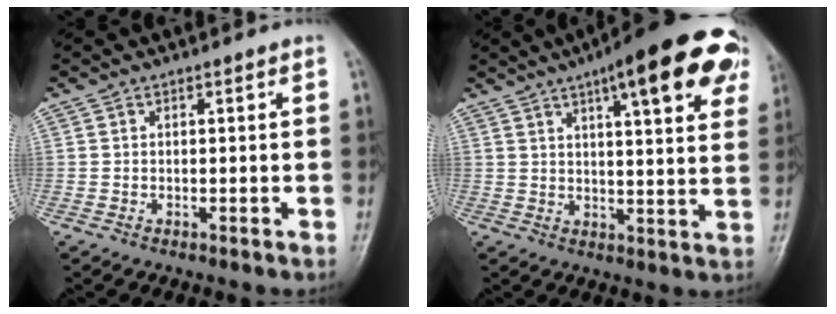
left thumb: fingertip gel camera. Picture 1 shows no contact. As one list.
[{"total": 19.9, "force": [10.3, 5.2, 16.3], "torque": [-0.201, -0.010, 0.127]}]